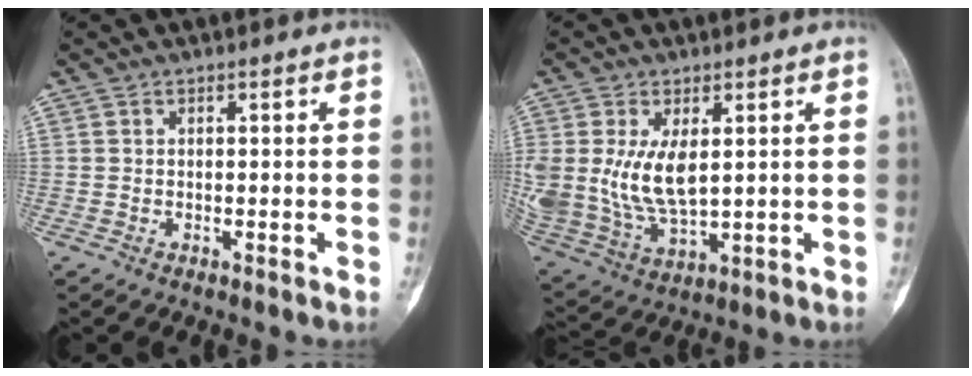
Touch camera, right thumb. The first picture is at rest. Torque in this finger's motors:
{"motor_torque": [-0.04, 2.12, 1.15, 0.17, 0.16]}